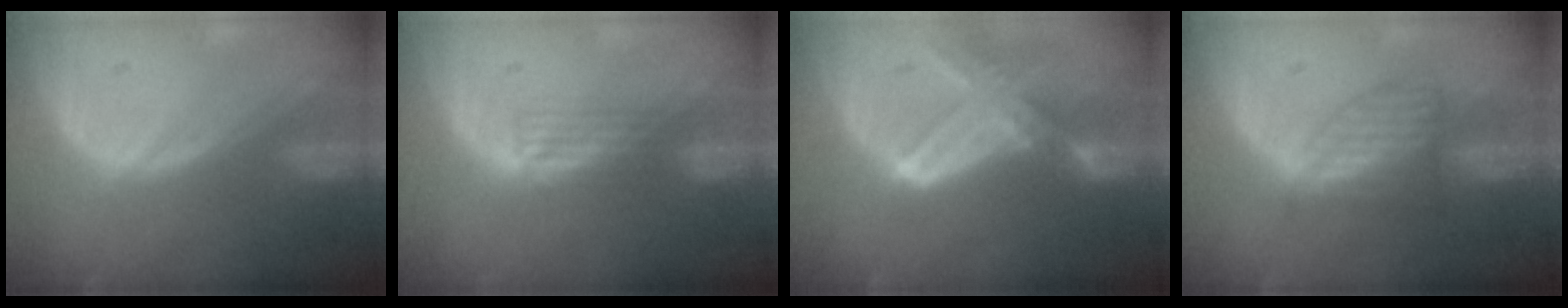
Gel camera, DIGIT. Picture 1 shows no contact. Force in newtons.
{"total": 2.5, "press": 2.2, "slide": 1.3}
{"total": 7.8, "press": 6.9, "slide": 3.6}
{"total": 6.3, "press": 5.6, "slide": 2.9}